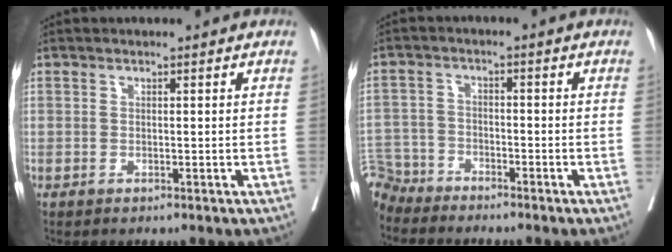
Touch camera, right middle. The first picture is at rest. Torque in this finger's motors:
{"motor_torque": [1.03, -1.11, 0.87, 0.01]}